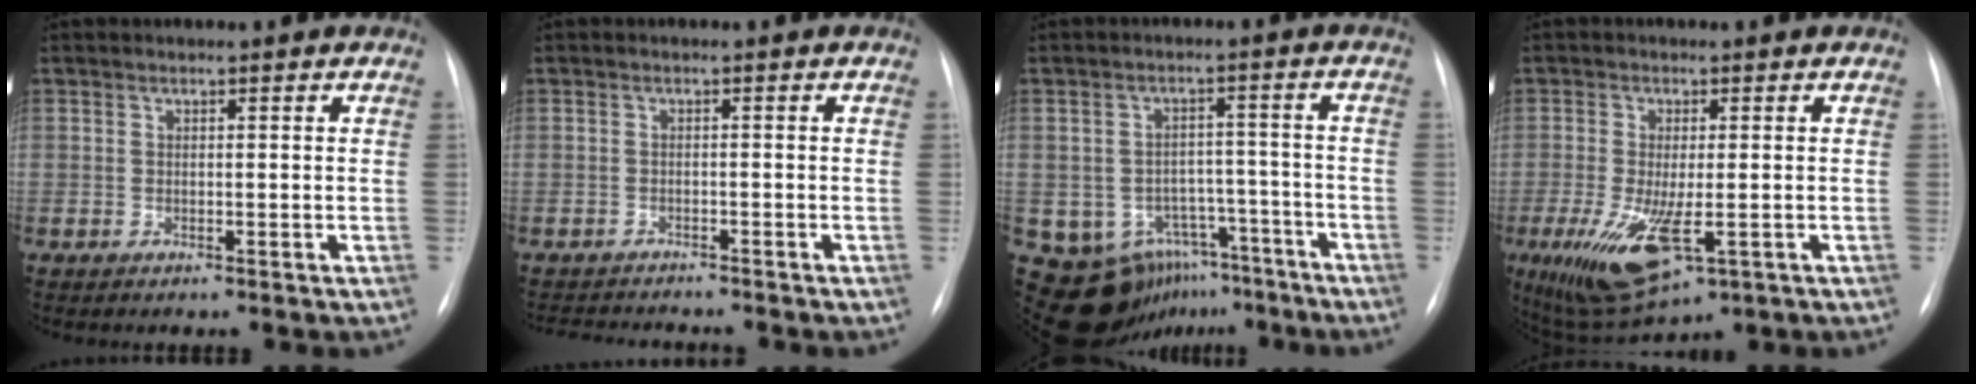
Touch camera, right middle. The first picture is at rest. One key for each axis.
{"total": 5.6, "fx": -5.5, "fy": 0.5, "fz": 1.2, "tx": -0.009, "ty": -0.006, "tz": -0.081}
{"total": 11.9, "fx": -7.7, "fy": 8.7, "fz": 2.6, "tx": -0.037, "ty": 0.045, "tz": -0.095}
{"total": 9.7, "fx": -3.5, "fy": 3.3, "fz": 8.5, "tx": -0.159, "ty": -0.026, "tz": -0.046}